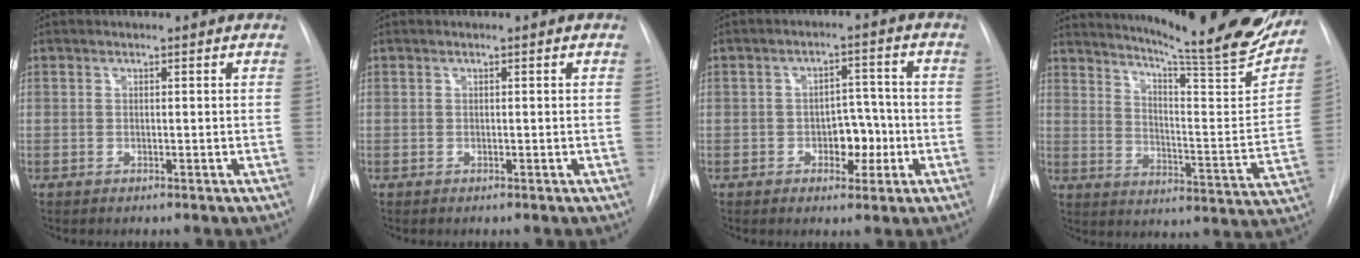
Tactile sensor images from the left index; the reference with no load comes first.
{"total": 0.0}
{"total": 5.4, "force": [-1.7, 3.2, 3.9], "torque": [-0.047, 0.013, -0.021]}
{"total": 25.8, "force": [22.1, 1.9, 13.1], "torque": [-0.202, -0.077, 0.287]}